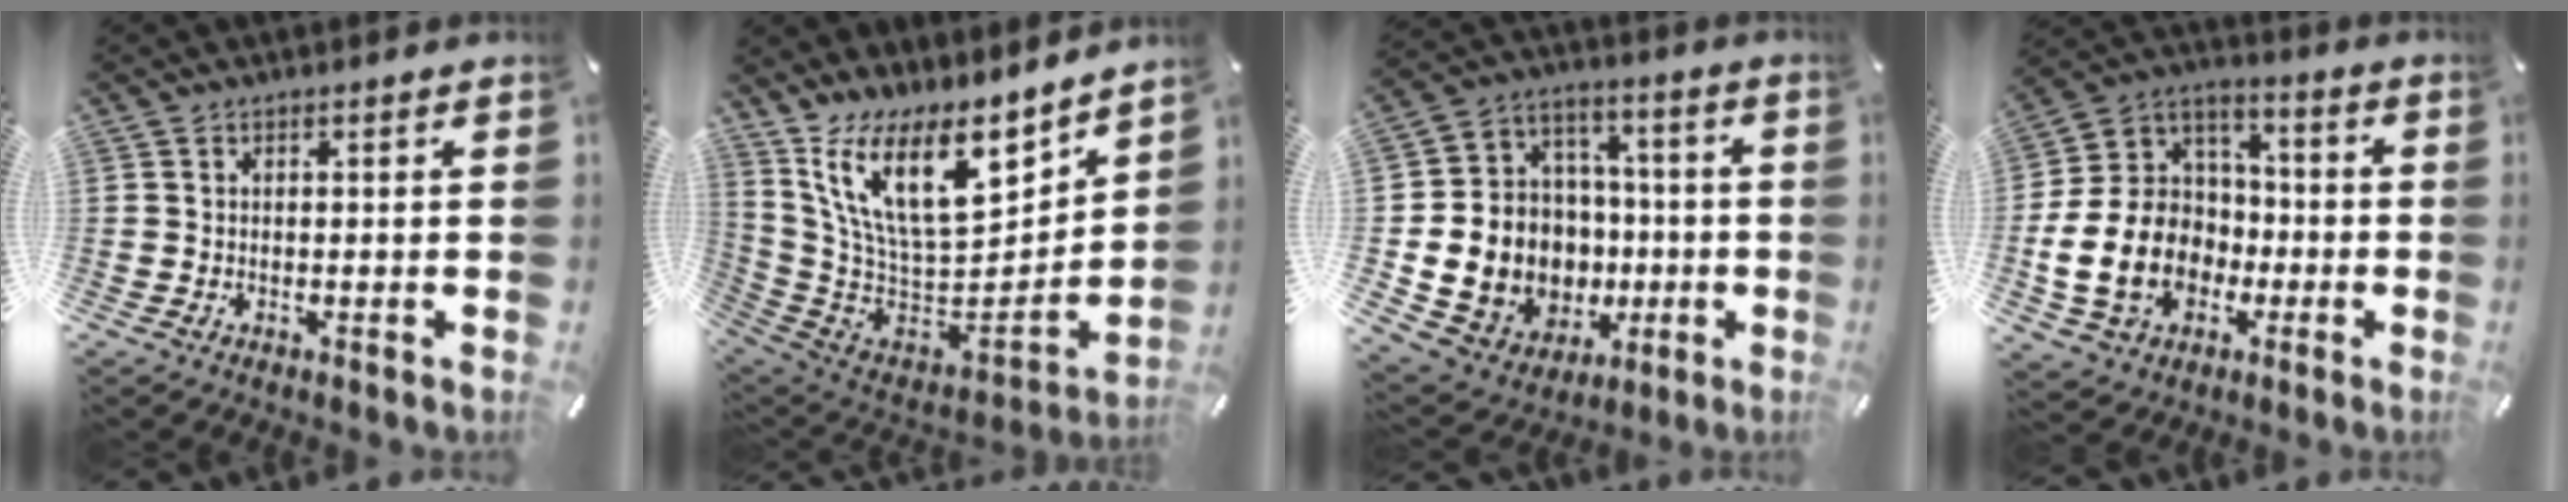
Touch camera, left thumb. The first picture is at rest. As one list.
[{"total": 20.5, "force": [10.6, 10.6, 14.0], "torque": [-0.264, -0.080, 0.188]}, {"total": 16.2, "force": [-3.6, 14.7, 5.8], "torque": [-0.103, 0.008, -0.038]}, {"total": 17.7, "force": [-5.6, 14.0, 9.2], "torque": [-0.204, 0.027, -0.093]}]